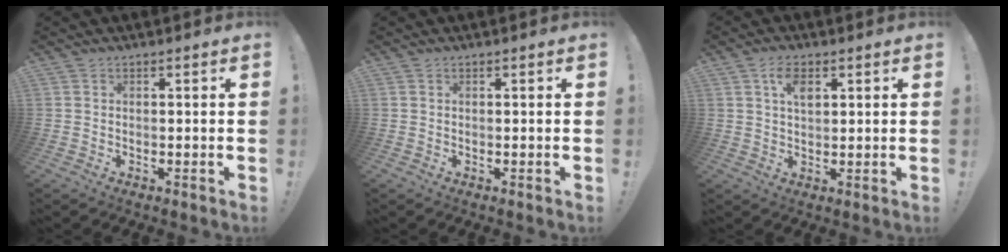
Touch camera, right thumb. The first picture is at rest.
{"total": 0.0}
{"total": 5.6, "force": [2.5, 2.9, 4.1], "torque": [-0.062, -0.005, 0.041]}